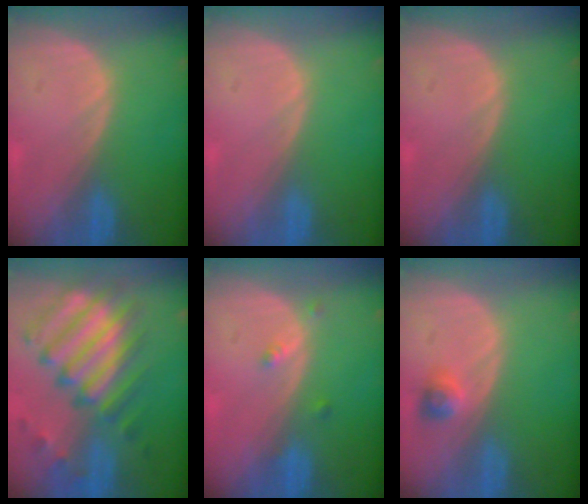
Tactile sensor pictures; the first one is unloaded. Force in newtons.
{"total": 0.0}
{"total": 0.0}
{"total": 11.9, "press": 10.4, "slide": 5.8}
{"total": 1.9, "press": 1.5, "slide": 1.0}
{"total": 2.3, "press": 2.2, "slide": 0.7}